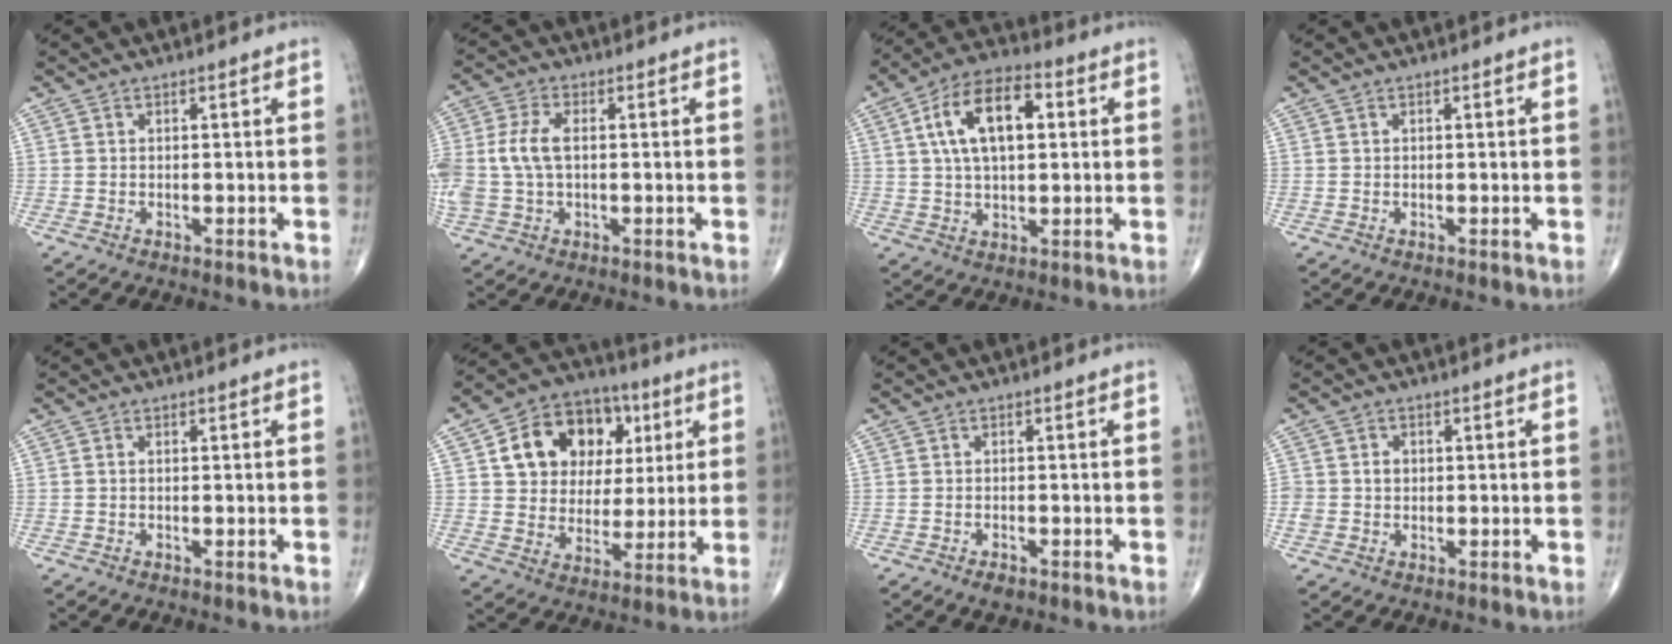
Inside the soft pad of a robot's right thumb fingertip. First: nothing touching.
{"total": 8.7, "force": [0.3, 5.1, 7.0], "torque": [-0.175, 0.016, 0.007]}
{"total": 13.6, "force": [3.1, 6.9, 11.2], "torque": [-0.193, 0.018, 0.050]}
{"total": 0.0}
{"total": 0.0}
{"total": 17.1, "force": [5.2, 13.2, 9.6], "torque": [-0.114, 0.008, 0.087]}
{"total": 1.8, "force": [-1.2, 0.9, 1.0], "torque": [-0.020, 0.003, -0.018]}
{"total": 3.0, "force": [0.1, 2.6, 1.4], "torque": [-0.016, 0.006, 0.004]}